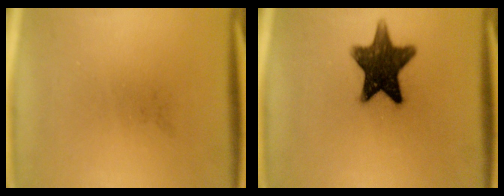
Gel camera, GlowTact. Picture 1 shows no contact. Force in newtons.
{"total": 12.8}